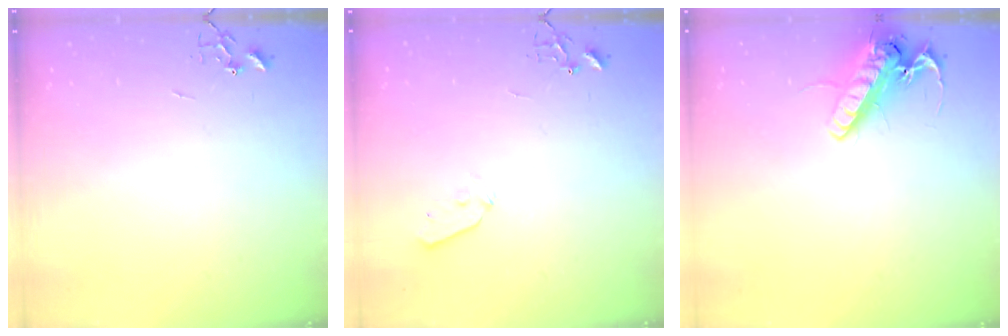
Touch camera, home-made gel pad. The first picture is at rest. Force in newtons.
{"total": 4.5, "press": 4.4, "slide": 0.6}
{"total": 15.3, "press": 15.1, "slide": 2.6}